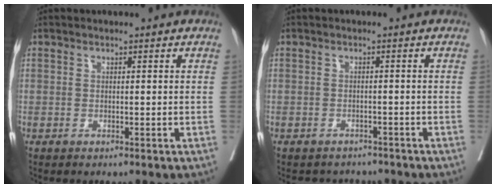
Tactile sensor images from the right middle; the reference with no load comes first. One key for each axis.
{"total": 4.6, "fx": -4.2, "fy": 1.7, "fz": 0.0, "tx": 0.002, "ty": 0.001, "tz": -0.053}